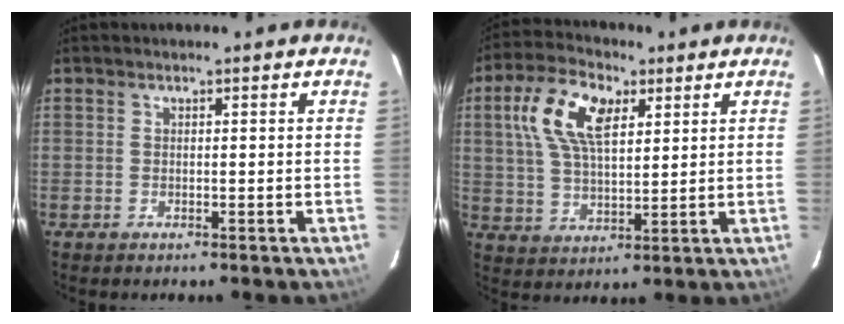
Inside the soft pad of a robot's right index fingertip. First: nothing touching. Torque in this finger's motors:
{"motor_torque": [0.53, 0.30, 0.43, 0.11]}